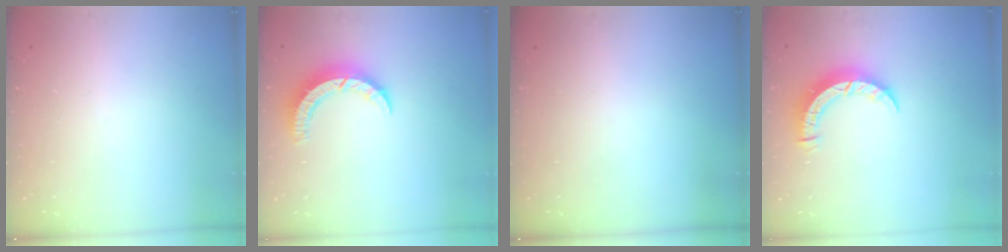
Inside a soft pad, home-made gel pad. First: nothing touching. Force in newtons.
{"total": 7.4, "press": 7.4, "slide": 0.7}
{"total": 0.0}
{"total": 6.3, "press": 6.3, "slide": 0.6}